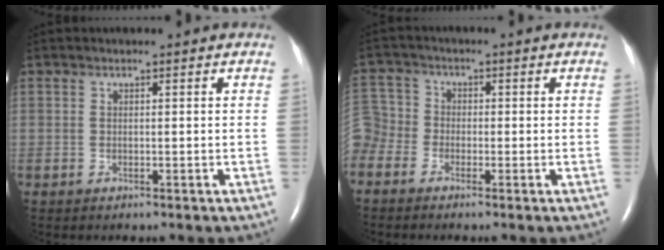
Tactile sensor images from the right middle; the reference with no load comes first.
{"total": 5.8, "force": [-3.2, 4.7, 1.3], "torque": [-0.047, 0.009, -0.071]}